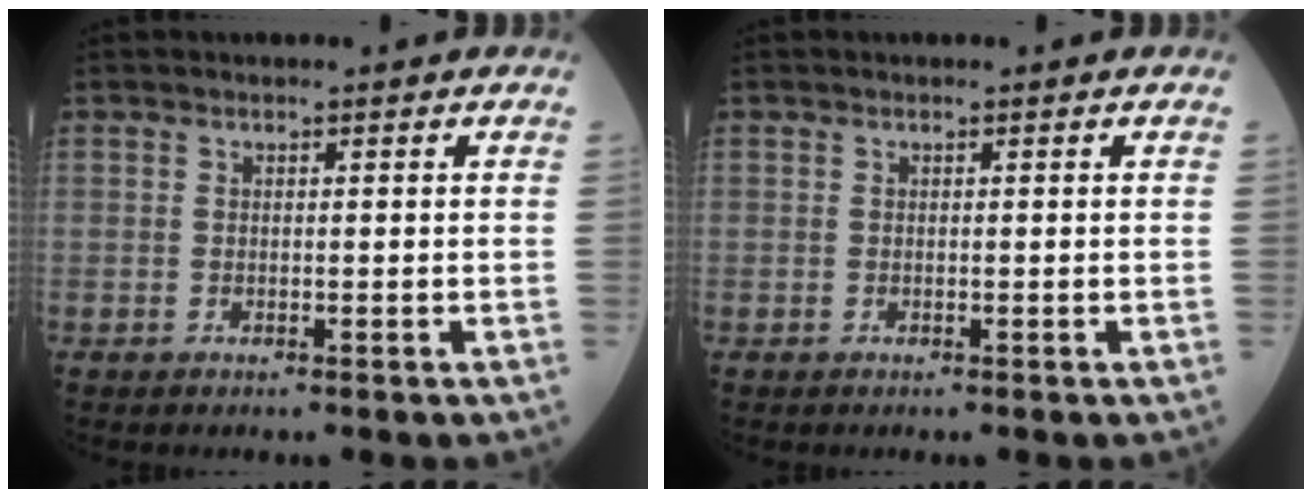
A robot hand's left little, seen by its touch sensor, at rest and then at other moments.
{"total": 0.0}